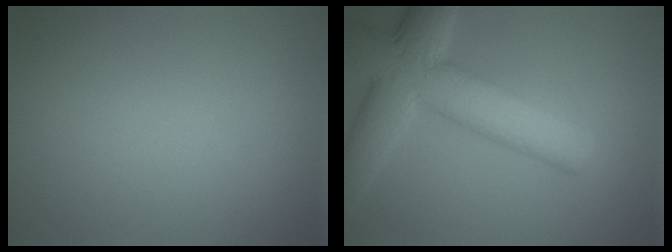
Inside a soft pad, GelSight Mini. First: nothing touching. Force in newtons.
{"total": 9.0, "press": 9.0, "slide": 0.7}